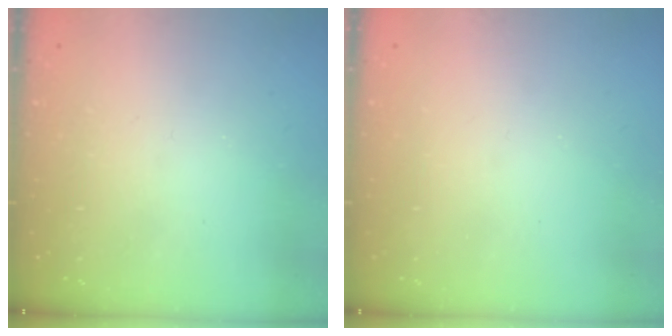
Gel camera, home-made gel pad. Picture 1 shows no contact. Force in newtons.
{"total": 0.0}